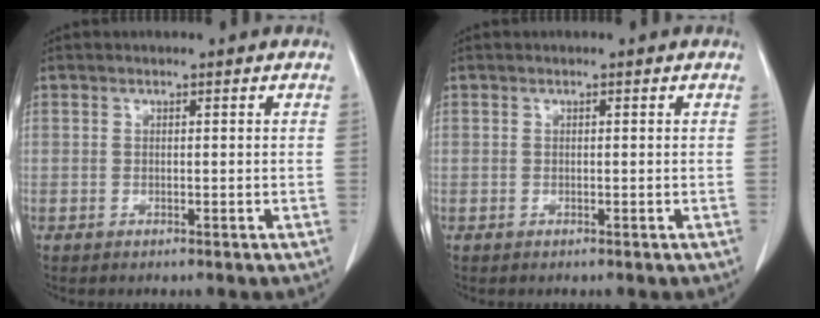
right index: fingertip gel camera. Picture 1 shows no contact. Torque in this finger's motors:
{"motor_torque": [0.13, -0.07, 0.02, 0.01]}